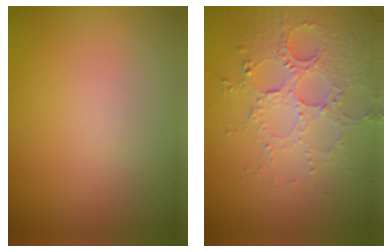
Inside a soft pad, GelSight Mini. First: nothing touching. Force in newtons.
{"total": 5.3, "press": 3.8, "slide": 3.7}